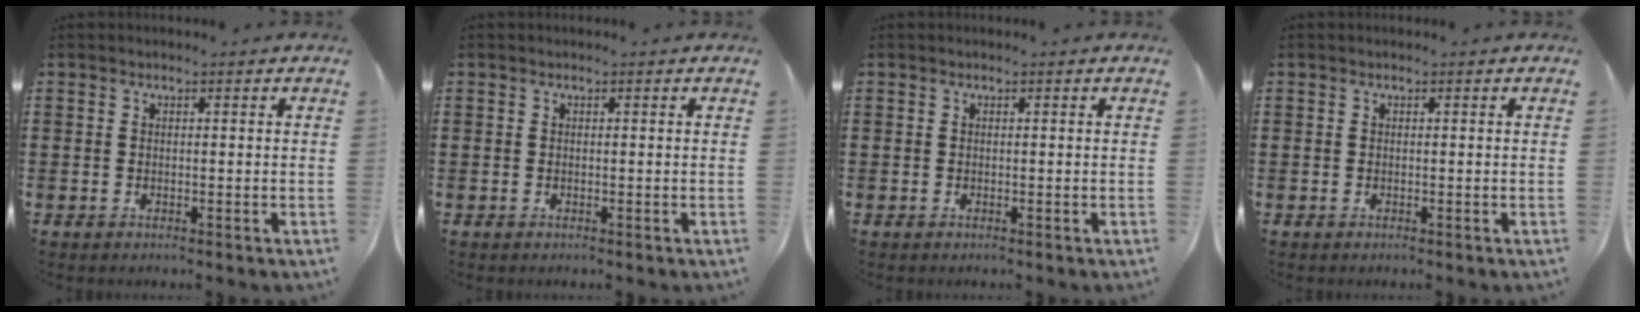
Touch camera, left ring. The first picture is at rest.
{"total": 0.0}
{"total": 0.0}
{"total": 0.0}